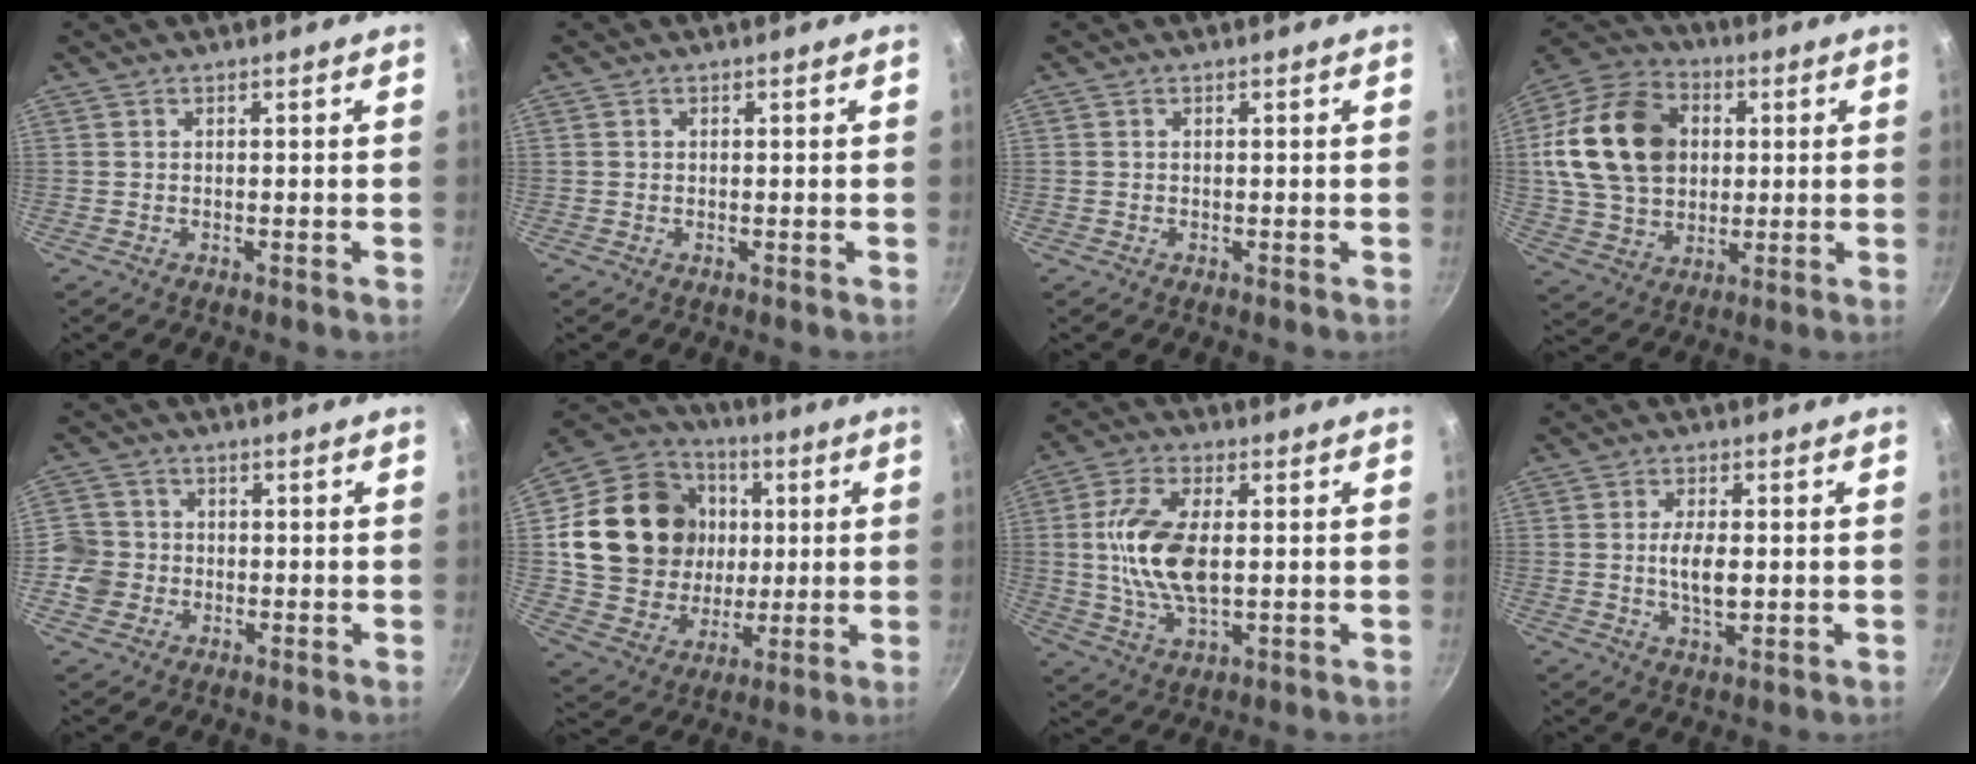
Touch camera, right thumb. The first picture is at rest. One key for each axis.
{"total": 0.0}
{"total": 0.0}
{"total": 20.9, "fx": 3.4, "fy": 15.7, "fz": 13.4, "tx": -0.221, "ty": 0.014, "tz": 0.059}
{"total": 5.8, "fx": -1.4, "fy": 5.4, "fz": 1.5, "tx": -0.001, "ty": 0.016, "tz": -0.039}
{"total": 23.9, "fx": 3.3, "fy": 19.8, "fz": 13.0, "tx": -0.213, "ty": 0.016, "tz": 0.068}
{"total": 12.8, "fx": 0.8, "fy": 6.4, "fz": 11.1, "tx": -0.213, "ty": 0.006, "tz": 0.013}
{"total": 6.0, "fx": -0.2, "fy": 2.6, "fz": 5.4, "tx": -0.096, "ty": 0.000, "tz": -0.004}